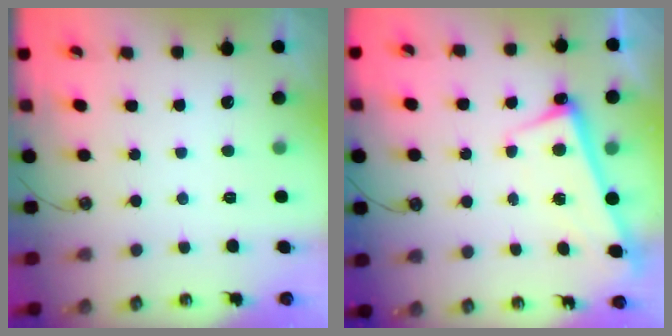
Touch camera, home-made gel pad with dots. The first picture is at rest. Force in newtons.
{"total": 2.8, "press": 2.6, "slide": 0.9}